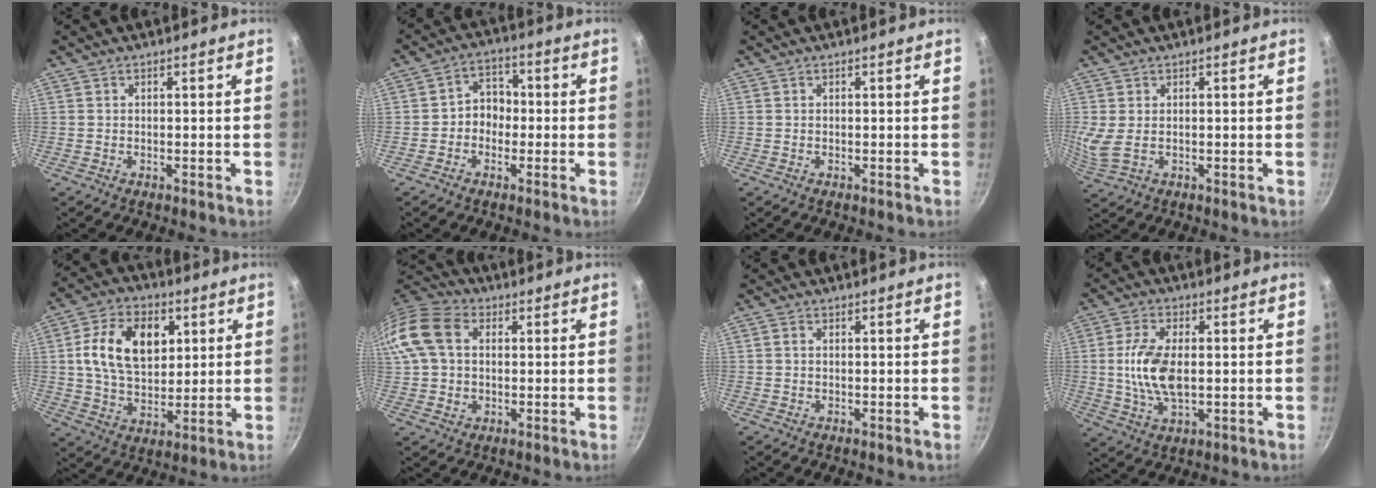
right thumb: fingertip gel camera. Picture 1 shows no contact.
{"total": 5.5, "force": [-1.0, 4.6, 2.8], "torque": [-0.002, 0.022, -0.025]}
{"total": 0.0}
{"total": 4.1, "force": [0.5, 2.1, 3.5], "torque": [-0.069, -0.006, 0.019]}
{"total": 15.4, "force": [3.8, 10.2, 10.9], "torque": [-0.165, -0.002, 0.061]}
{"total": 14.2, "force": [2.4, 10.3, 9.5], "torque": [-0.187, 0.015, 0.030]}
{"total": 0.7, "force": [0.1, 0.5, 0.4], "torque": [-0.007, 0.004, 0.001]}
{"total": 10.2, "force": [0.2, 5.2, 8.7], "torque": [-0.173, 0.000, 0.003]}